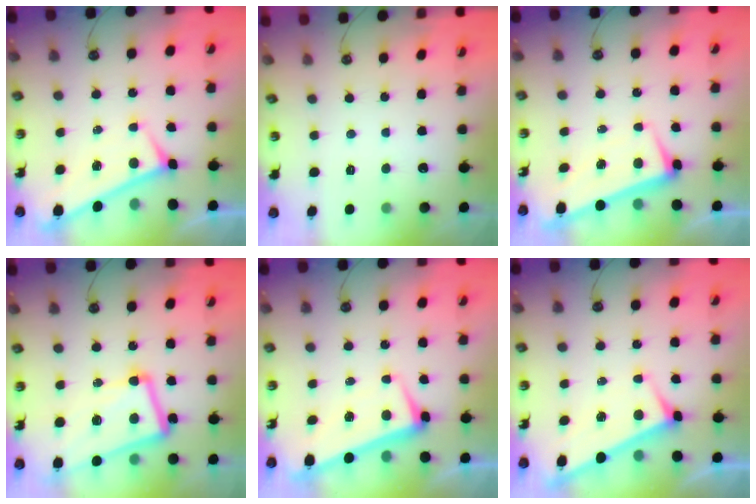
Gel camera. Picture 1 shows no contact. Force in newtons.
{"total": 0.0}
{"total": 1.9, "press": 1.0, "slide": 1.6}
{"total": 12.6, "press": 12.3, "slide": 2.5}
{"total": 2.1, "press": 2.0, "slide": 0.7}
{"total": 4.0, "press": 4.0, "slide": 0.1}